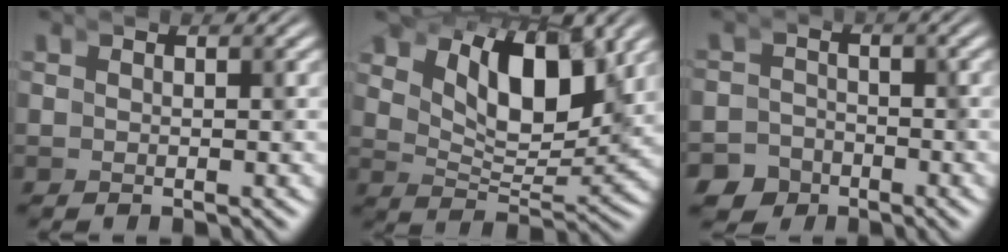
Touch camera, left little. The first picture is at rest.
{"total": 7.4, "force": [2.0, 3.8, 6.0], "torque": [-0.108, -0.008, 0.031]}
{"total": 6.0, "force": [-4.9, 3.5, 0.2], "torque": [-0.022, -0.029, -0.086]}